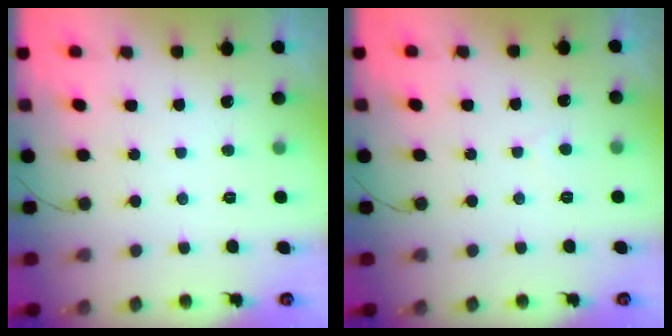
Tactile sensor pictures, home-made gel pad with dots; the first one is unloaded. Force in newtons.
{"total": 2.9, "press": 2.9, "slide": 0.4}